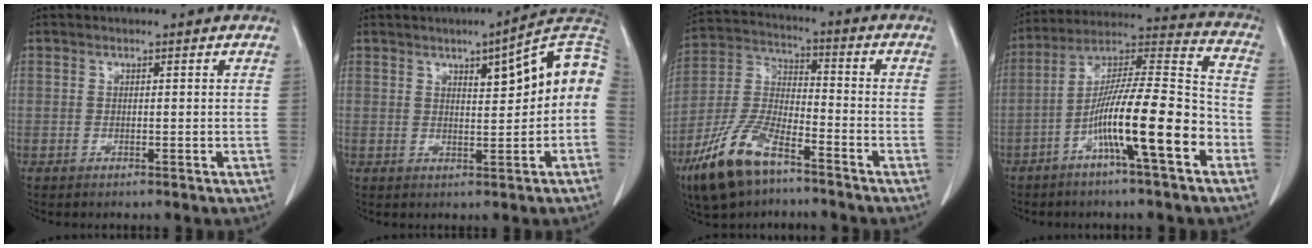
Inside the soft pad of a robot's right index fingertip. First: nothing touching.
{"total": 10.0, "force": [1.7, 2.2, 9.6], "torque": [-0.124, 0.032, 0.019]}
{"total": 13.5, "force": [-8.8, 4.8, 9.1], "torque": [-0.202, -0.012, -0.170]}
{"total": 16.1, "force": [-6.5, 1.0, 14.7], "torque": [-0.255, 0.007, -0.115]}